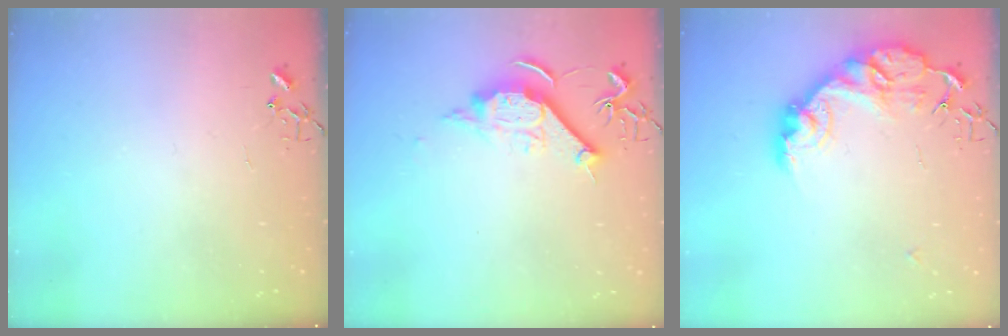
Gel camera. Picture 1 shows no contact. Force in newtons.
{"total": 11.6, "press": 11.6, "slide": 1.2}
{"total": 15.4, "press": 15.4, "slide": 1.1}